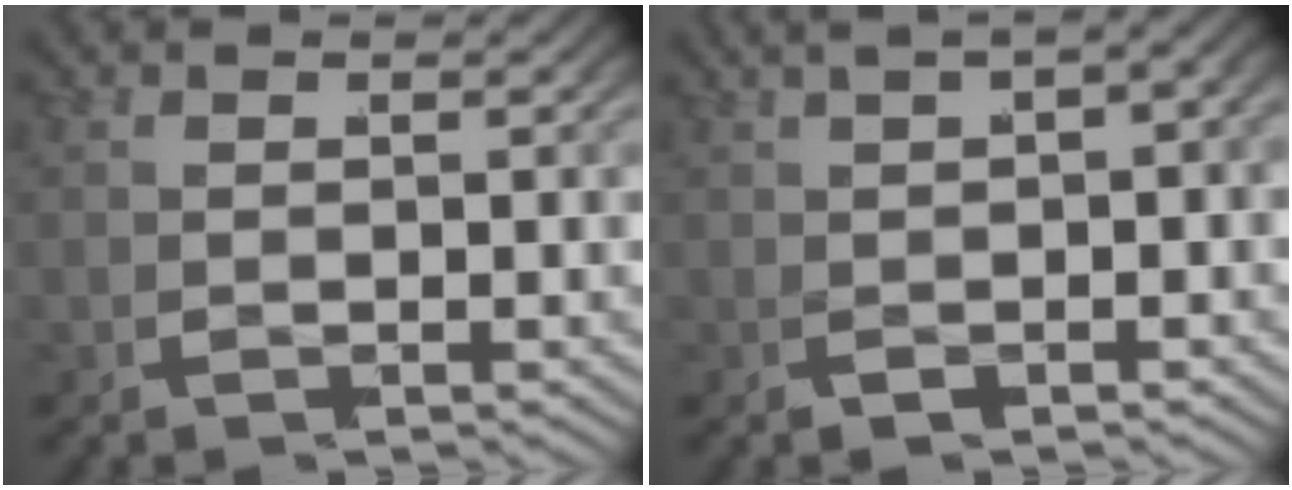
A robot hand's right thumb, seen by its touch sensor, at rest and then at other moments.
{"total": 6.0, "force": [0.7, 3.3, 4.9], "torque": [-0.074, 0.008, 0.005]}